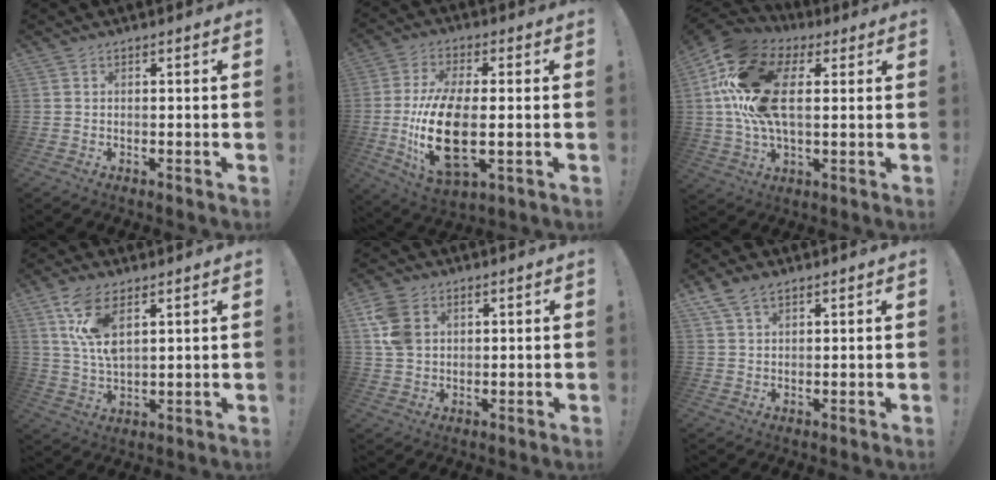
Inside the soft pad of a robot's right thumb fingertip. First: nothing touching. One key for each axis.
{"total": 18.2, "fx": -2.1, "fy": 8.3, "fz": 16.0, "tx": -0.320, "ty": -0.011, "tz": -0.028}
{"total": 20.9, "fx": 4.1, "fy": 12.6, "fz": 16.2, "tx": -0.321, "ty": 0.012, "tz": 0.071}
{"total": 11.3, "fx": 6.0, "fy": 4.8, "fz": 8.2, "tx": -0.168, "ty": -0.023, "tz": 0.109}
{"total": 8.9, "fx": 3.1, "fy": 6.5, "fz": 5.2, "tx": -0.112, "ty": 0.000, "tz": 0.062}
{"total": 5.2, "fx": 3.4, "fy": 2.7, "fz": 2.9, "tx": -0.061, "ty": -0.006, "tz": 0.068}